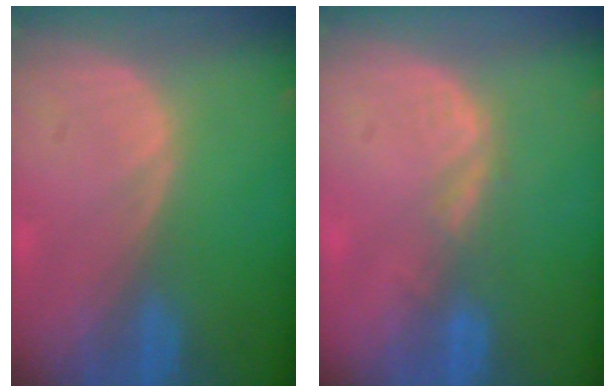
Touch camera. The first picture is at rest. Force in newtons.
{"total": 2.7, "press": 2.1, "slide": 1.7}